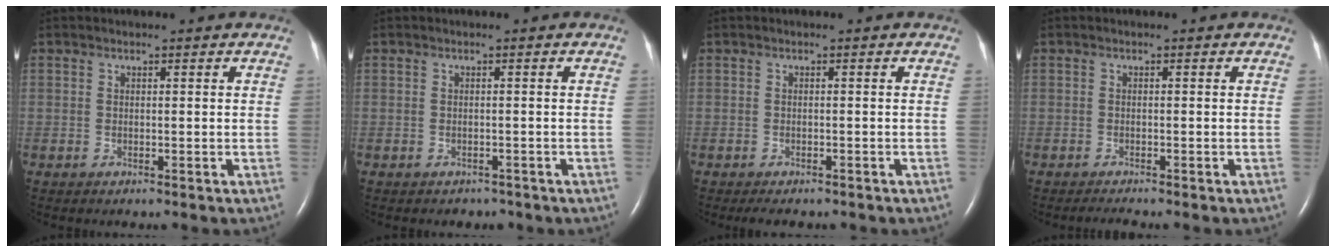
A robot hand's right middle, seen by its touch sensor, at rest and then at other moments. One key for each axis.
{"total": 1.7, "fx": -1.3, "fy": 1.0, "fz": -0.1, "tx": -0.004, "ty": 0.002, "tz": -0.019}
{"total": 3.1, "fx": -2.6, "fy": 1.1, "fz": 1.4, "tx": -0.019, "ty": -0.006, "tz": -0.028}
{"total": 1.2, "fx": -1.1, "fy": -0.3, "fz": 0.3, "tx": -0.015, "ty": -0.006, "tz": -0.018}